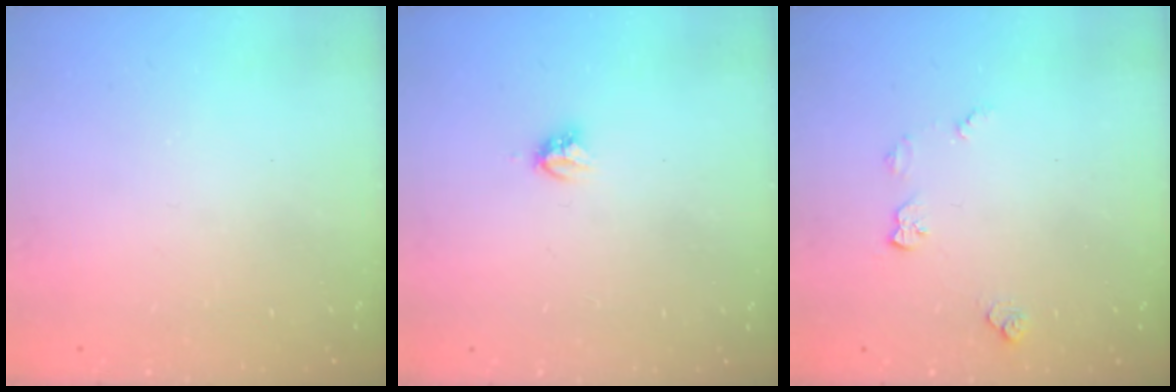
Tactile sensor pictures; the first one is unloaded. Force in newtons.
{"total": 3.6, "press": 3.5, "slide": 0.5}
{"total": 7.9, "press": 7.9, "slide": 0.6}